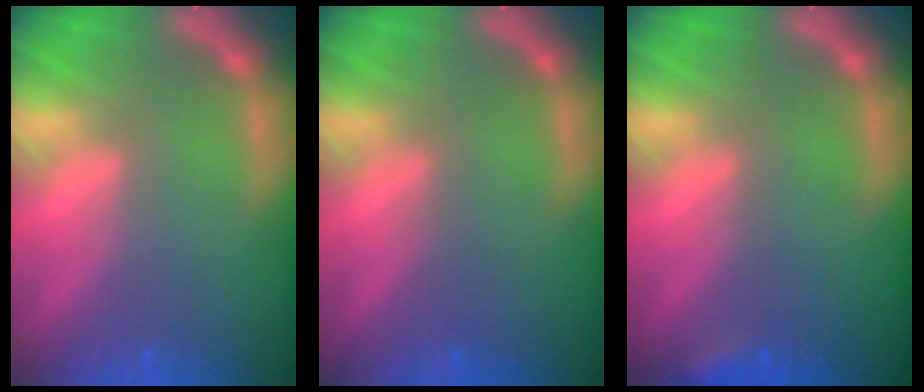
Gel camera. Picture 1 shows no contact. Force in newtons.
{"total": 0.0}
{"total": 1.4}